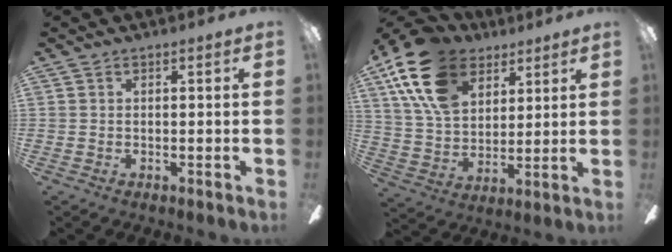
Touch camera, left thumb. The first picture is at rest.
{"total": 19.1, "force": [10.7, 11.8, 10.4], "torque": [-0.229, -0.033, 0.199]}